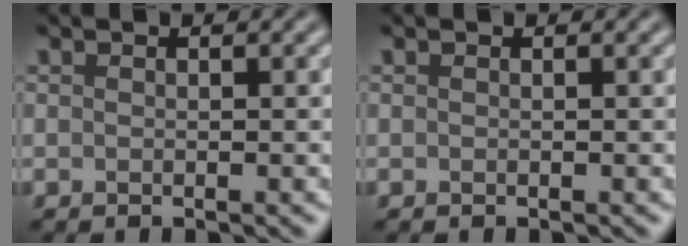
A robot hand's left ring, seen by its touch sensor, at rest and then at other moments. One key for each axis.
{"total": 0.0}